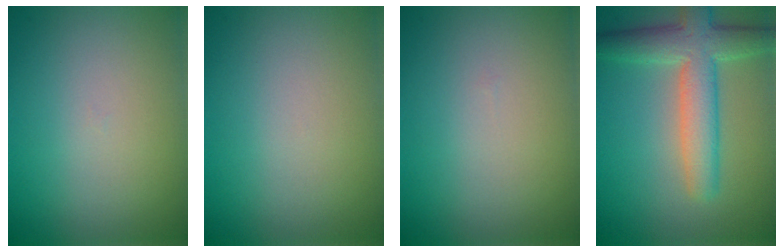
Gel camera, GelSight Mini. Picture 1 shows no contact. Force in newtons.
{"total": 0.0}
{"total": 0.0}
{"total": 6.0, "press": 6.0, "slide": 0.1}